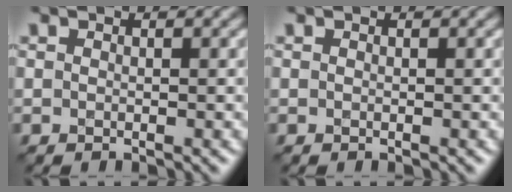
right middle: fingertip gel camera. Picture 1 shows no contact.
{"total": 0.0}